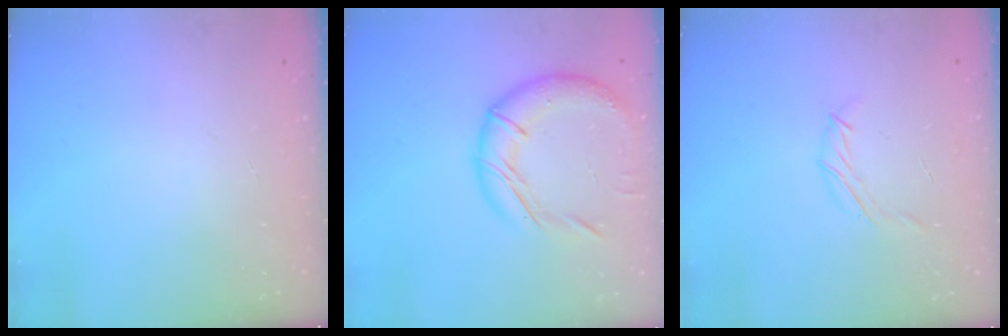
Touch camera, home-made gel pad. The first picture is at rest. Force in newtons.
{"total": 15.8, "press": 15.7, "slide": 1.7}
{"total": 4.5, "press": 4.4, "slide": 0.9}